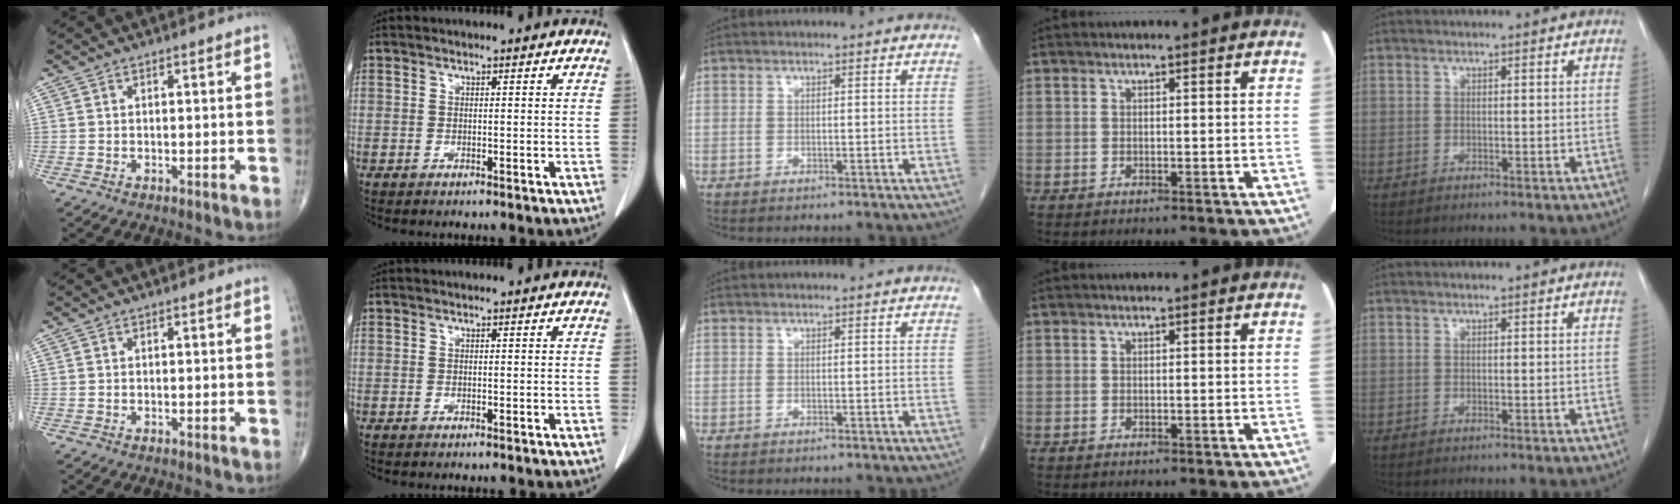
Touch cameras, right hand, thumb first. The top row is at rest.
{}